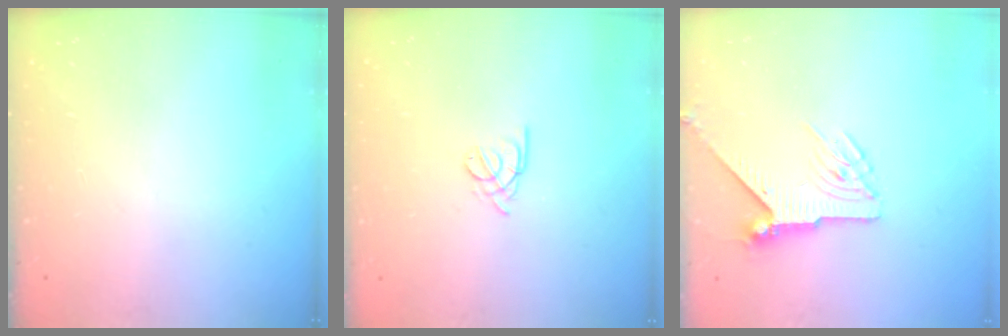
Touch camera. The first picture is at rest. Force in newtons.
{"total": 1.8, "press": 1.7, "slide": 0.5}
{"total": 6.7, "press": 6.7, "slide": 0.1}